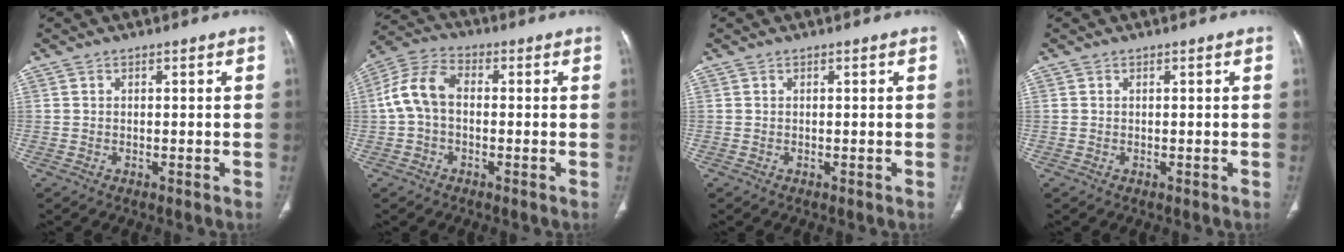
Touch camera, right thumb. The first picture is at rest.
{"total": 8.4, "force": [-0.2, 5.4, 6.4], "torque": [-0.128, 0.026, -0.014]}
{"total": 0.0}
{"total": 0.0}